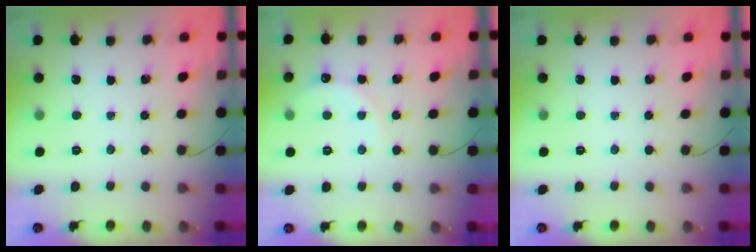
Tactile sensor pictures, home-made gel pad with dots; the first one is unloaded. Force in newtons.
{"total": 5.4, "press": 5.3, "slide": 1.0}
{"total": 0.0}